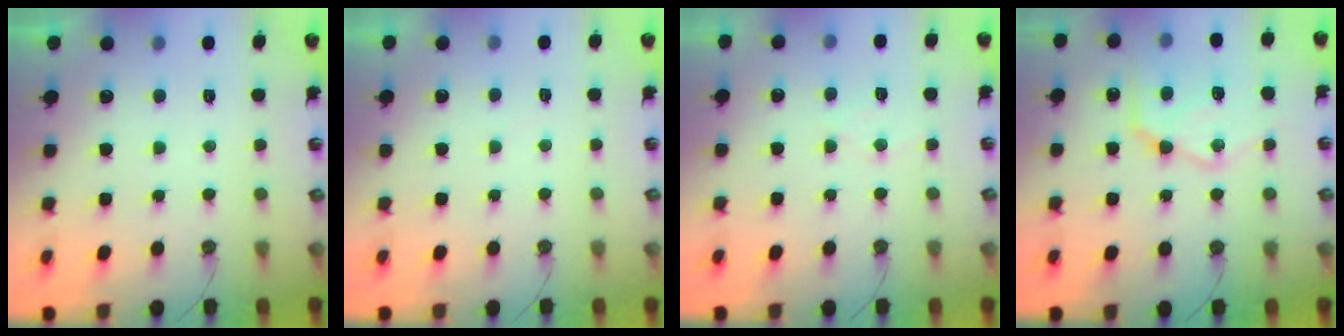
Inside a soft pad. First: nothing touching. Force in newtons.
{"total": 2.6, "press": 2.6, "slide": 0.4}
{"total": 5.9, "press": 5.9, "slide": 0.3}
{"total": 16.9, "press": 16.9, "slide": 1.2}